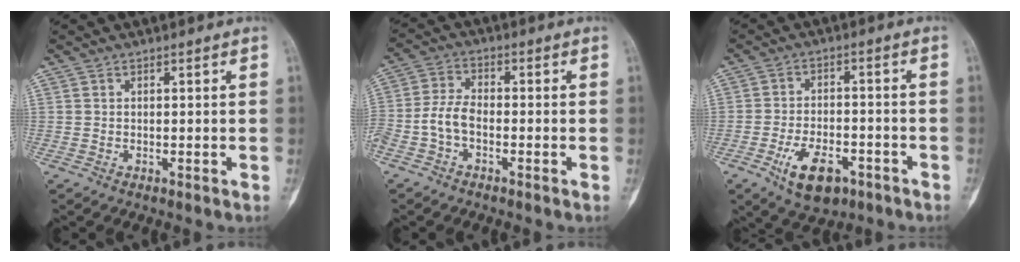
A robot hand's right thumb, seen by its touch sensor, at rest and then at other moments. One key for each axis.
{"total": 5.7, "fx": -2.1, "fy": 3.1, "fz": 4.3, "tx": -0.096, "ty": 0.024, "tz": -0.049}
{"total": 9.8, "fx": -4.9, "fy": 5.2, "fz": 6.7, "tx": -0.101, "ty": 0.023, "tz": -0.074}